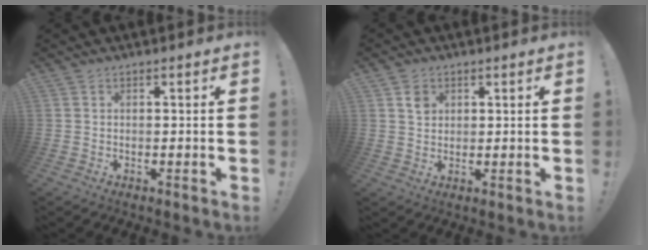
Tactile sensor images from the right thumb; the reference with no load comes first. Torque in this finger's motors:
{"motor_torque": [-0.01, 0.07, 0.41, 0.14, -0.03]}